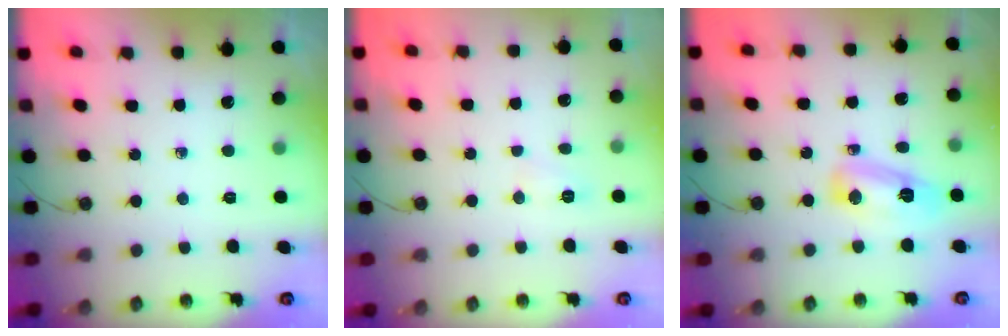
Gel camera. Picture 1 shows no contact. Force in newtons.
{"total": 6.9, "press": 6.9, "slide": 0.6}
{"total": 14.6, "press": 9.6, "slide": 11.0}